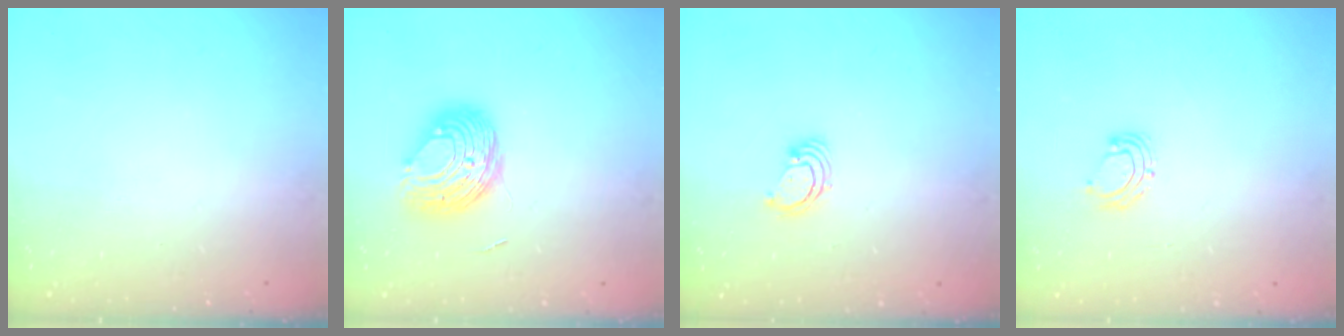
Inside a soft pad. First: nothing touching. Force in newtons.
{"total": 9.5, "press": 9.5, "slide": 0.7}
{"total": 3.1, "press": 3.1, "slide": 0.3}
{"total": 6.0, "press": 5.9, "slide": 1.1}